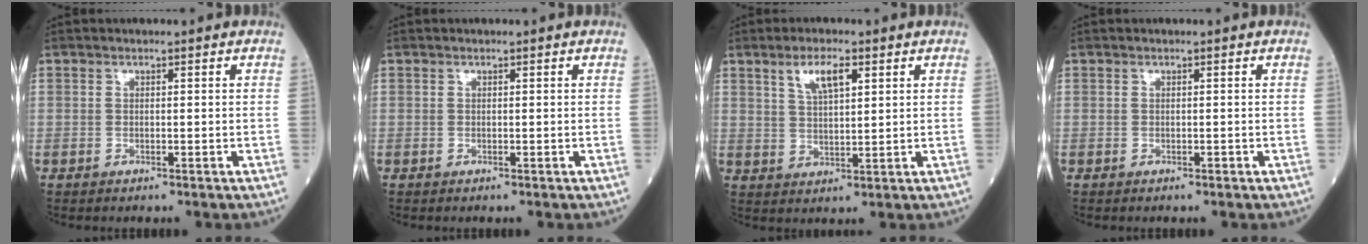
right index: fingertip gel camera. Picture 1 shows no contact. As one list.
[{"total": 0.0}, {"total": 5.3, "force": [2.8, 1.4, 4.2], "torque": [-0.086, 0.004, 0.055]}, {"total": 0.0}]